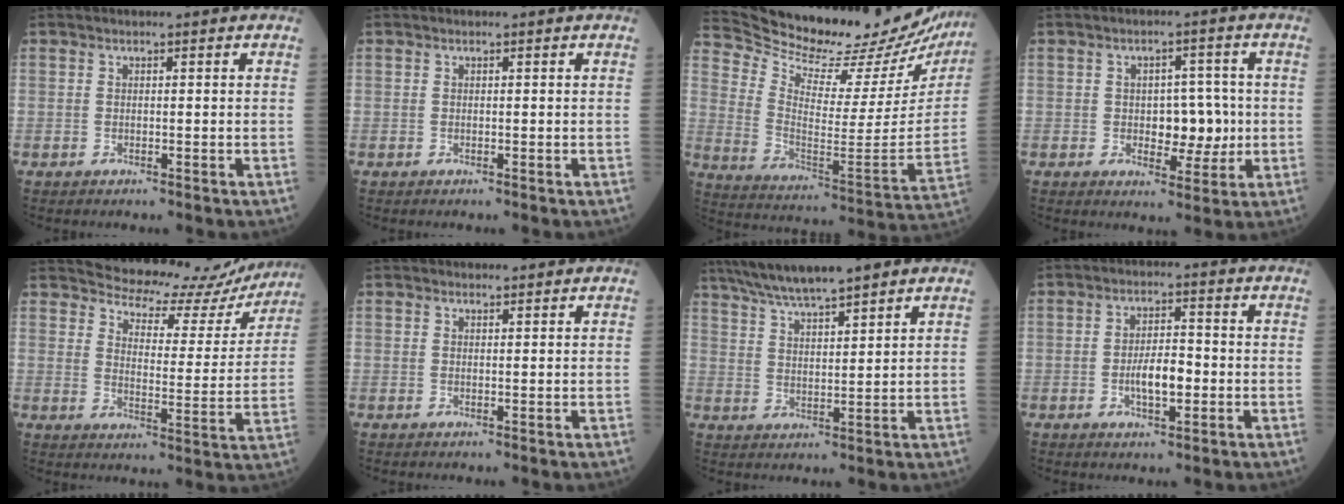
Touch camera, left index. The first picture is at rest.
{"total": 0.0}
{"total": 28.8, "force": [26.7, 5.1, 9.4], "torque": [-0.169, -0.102, 0.360]}
{"total": 5.8, "force": [-0.3, 3.3, 4.8], "torque": [-0.064, 0.009, 0.002]}
{"total": 16.1, "force": [15.2, 4.8, 2.1], "torque": [-0.009, -0.032, 0.170]}
{"total": 1.1, "force": [1.1, 0.1, 0.0], "torque": [-0.010, 0.001, 0.018]}
{"total": 10.4, "force": [8.7, 0.4, 5.7], "torque": [-0.104, 0.027, 0.152]}
{"total": 5.1, "force": [-1.1, 1.7, 4.7], "torque": [-0.088, 0.003, -0.021]}